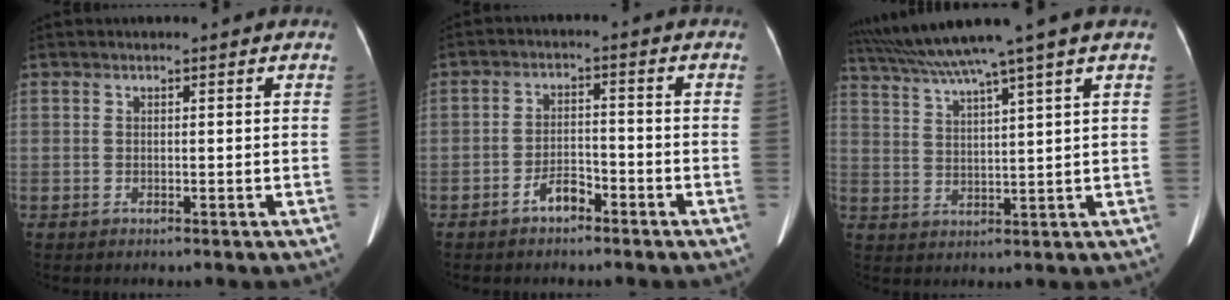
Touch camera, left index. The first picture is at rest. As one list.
[{"total": 3.7, "force": [-2.7, 1.5, 2.1], "torque": [-0.040, 0.009, -0.047]}, {"total": 9.9, "force": [7.9, -2.2, 5.6], "torque": [-0.098, 0.023, 0.135]}]